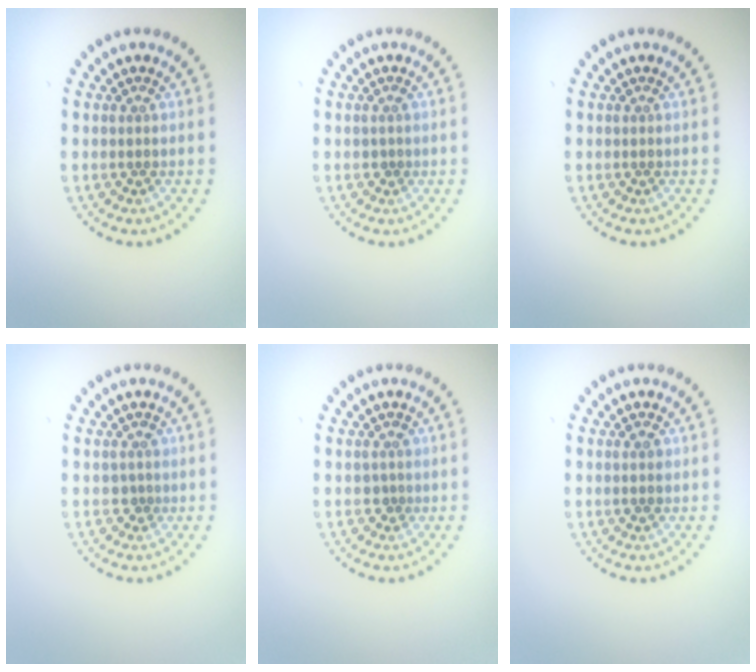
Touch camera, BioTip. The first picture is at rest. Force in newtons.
{"total": 0.6, "press": 0.6, "slide": 0.2}
{"total": 0.0}
{"total": 1.0, "press": 0.8, "slide": 0.7}
{"total": 1.1, "press": 0.8, "slide": 0.7}
{"total": 1.0, "press": 1.0, "slide": 0.3}